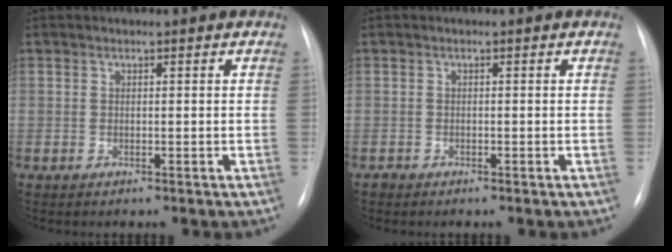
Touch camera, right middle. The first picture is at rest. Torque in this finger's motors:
{"motor_torque": [-0.03, -0.03, 0.00, 0.00]}